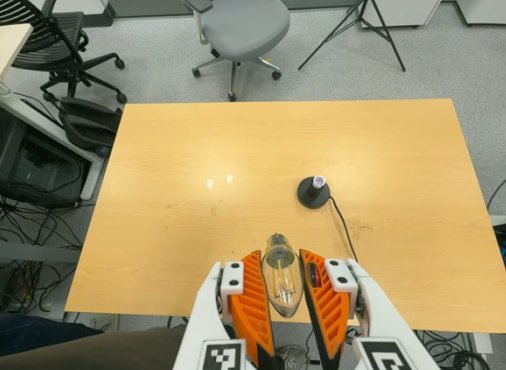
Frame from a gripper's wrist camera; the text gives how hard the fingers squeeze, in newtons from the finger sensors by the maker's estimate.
{"total": 11.0, "left": 11.2, "right": 10.8}